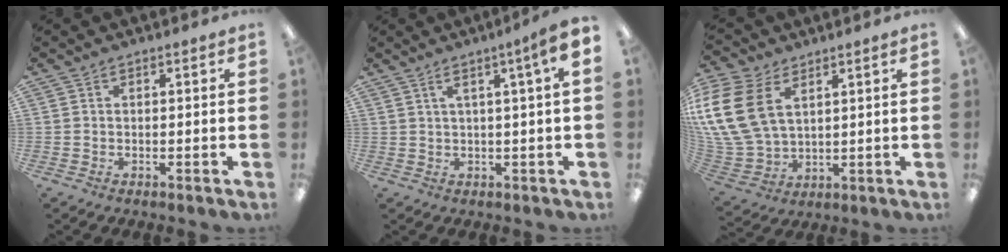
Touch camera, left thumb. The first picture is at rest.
{"total": 6.0, "force": [2.4, 0.8, 5.5], "torque": [-0.092, -0.002, 0.037]}
{"total": 17.6, "force": [6.2, 11.8, 11.5], "torque": [-0.272, -0.027, 0.113]}